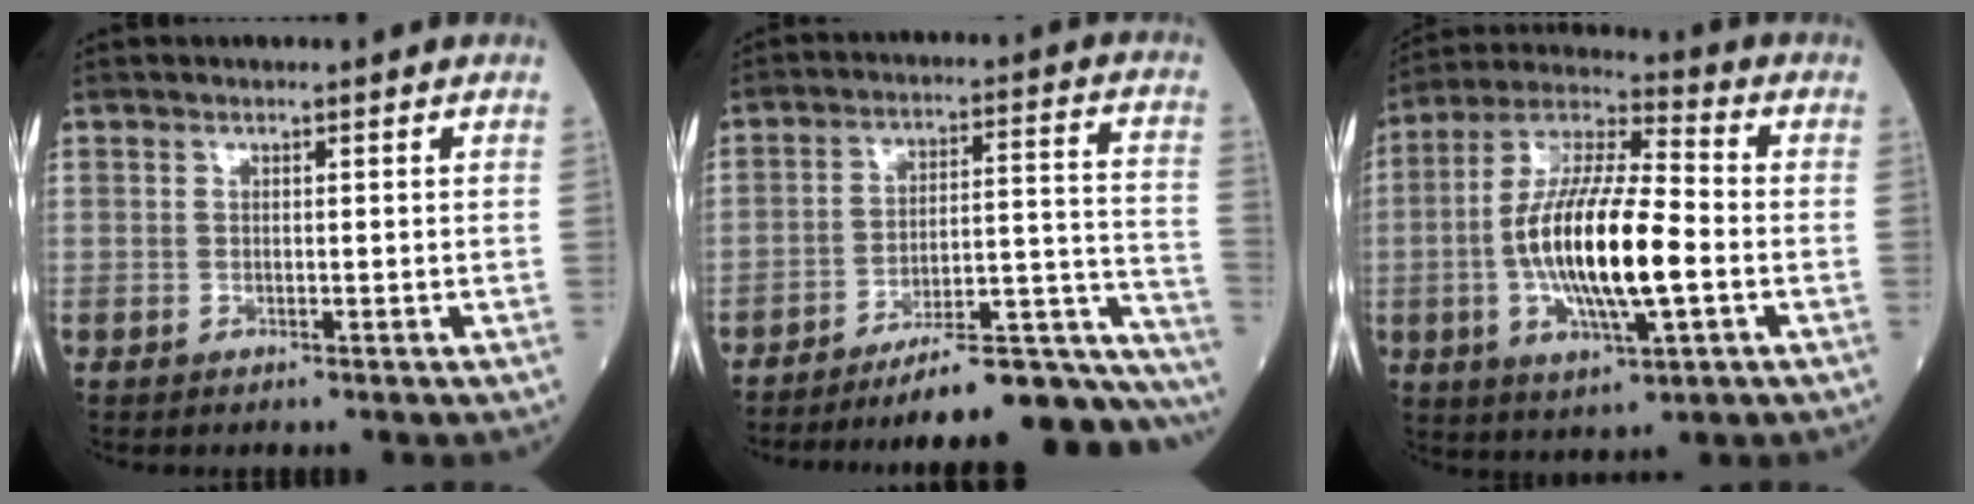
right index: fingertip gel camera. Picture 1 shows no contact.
{"total": 24.2, "force": [-22.3, 0.5, 9.2], "torque": [-0.042, 0.030, -0.307]}
{"total": 17.1, "force": [-2.6, 3.9, 16.5], "torque": [-0.325, 0.000, -0.045]}